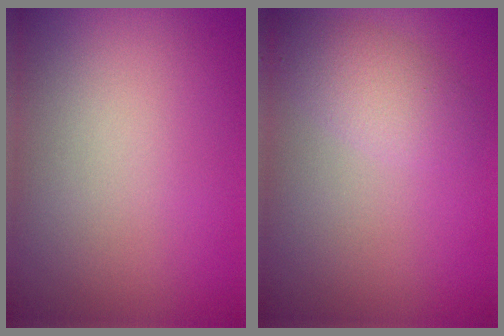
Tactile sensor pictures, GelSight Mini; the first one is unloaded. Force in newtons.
{"total": 2.6, "press": 2.6, "slide": 0.2}